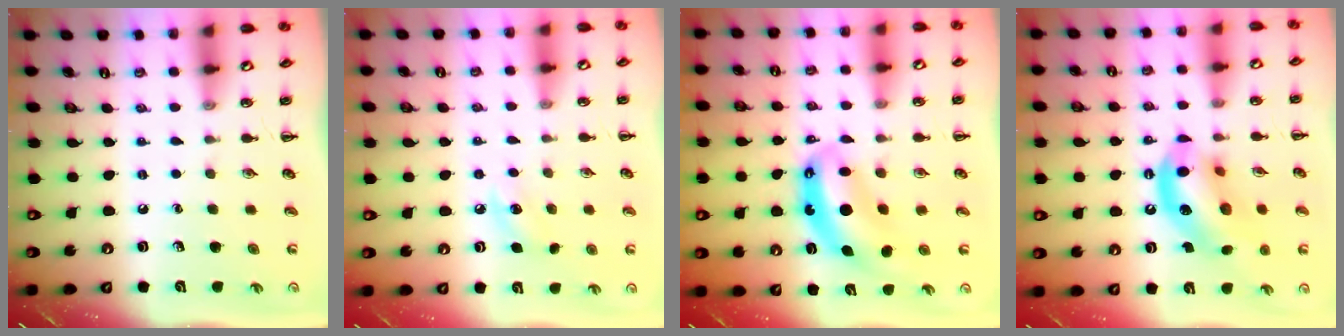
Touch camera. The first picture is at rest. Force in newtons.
{"total": 6.3, "press": 6.1, "slide": 1.9}
{"total": 8.6, "press": 8.3, "slide": 2.2}
{"total": 15.6, "press": 15.4, "slide": 2.9}